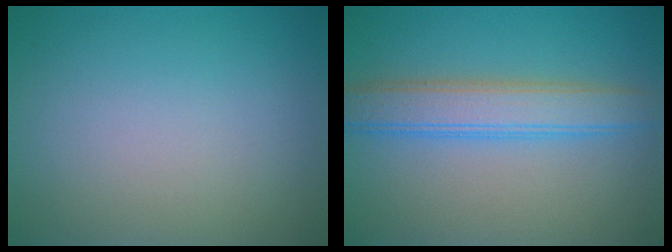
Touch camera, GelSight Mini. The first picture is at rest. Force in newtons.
{"total": 4.5, "press": 4.5, "slide": 0.2}